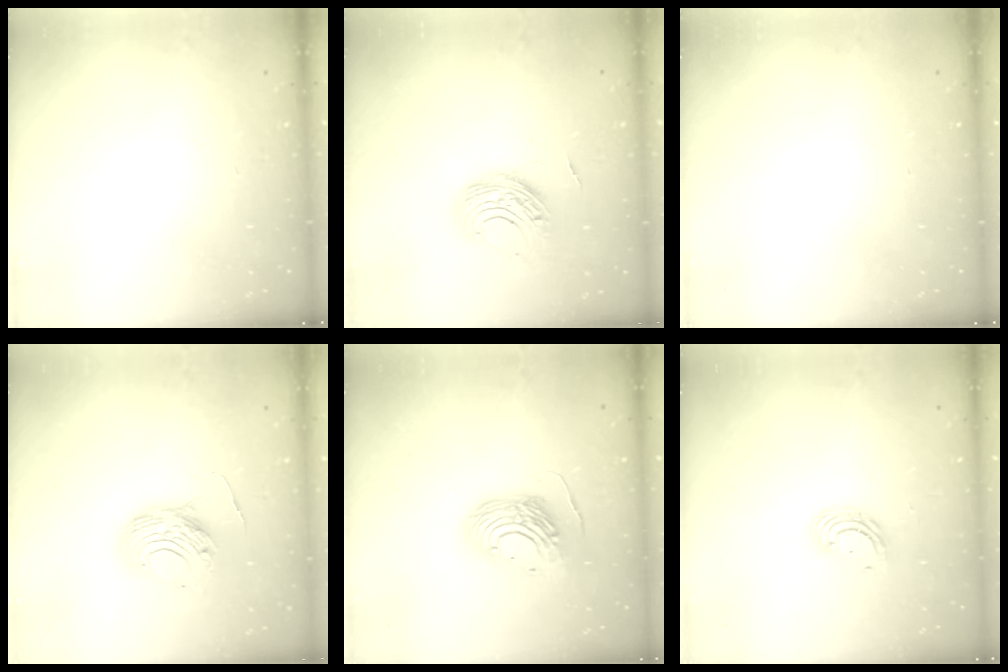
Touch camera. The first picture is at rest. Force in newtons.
{"total": 9.1, "press": 9.1, "slide": 0.5}
{"total": 0.0}
{"total": 11.2, "press": 11.2, "slide": 0.9}
{"total": 13.9, "press": 13.7, "slide": 2.3}
{"total": 6.7, "press": 6.6, "slide": 0.8}